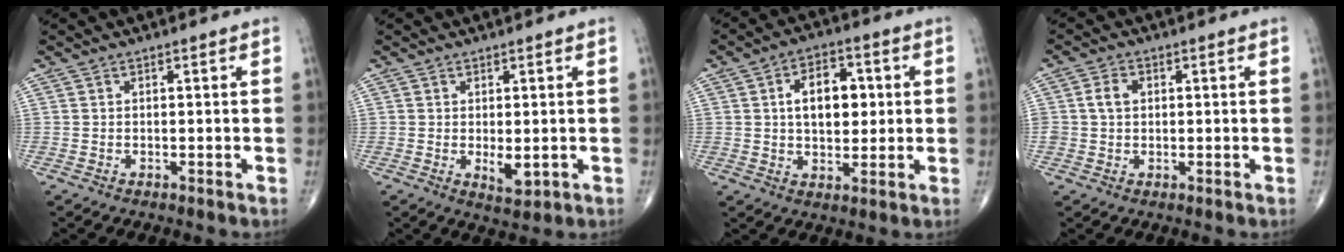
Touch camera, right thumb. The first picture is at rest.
{"total": 3.5, "force": [-0.4, 1.6, 3.1], "torque": [-0.041, -0.010, 0.002]}
{"total": 10.2, "force": [1.6, 6.3, 7.8], "torque": [-0.095, 0.004, 0.025]}
{"total": 3.5, "force": [0.5, 2.7, 2.1], "torque": [-0.037, 0.006, 0.007]}